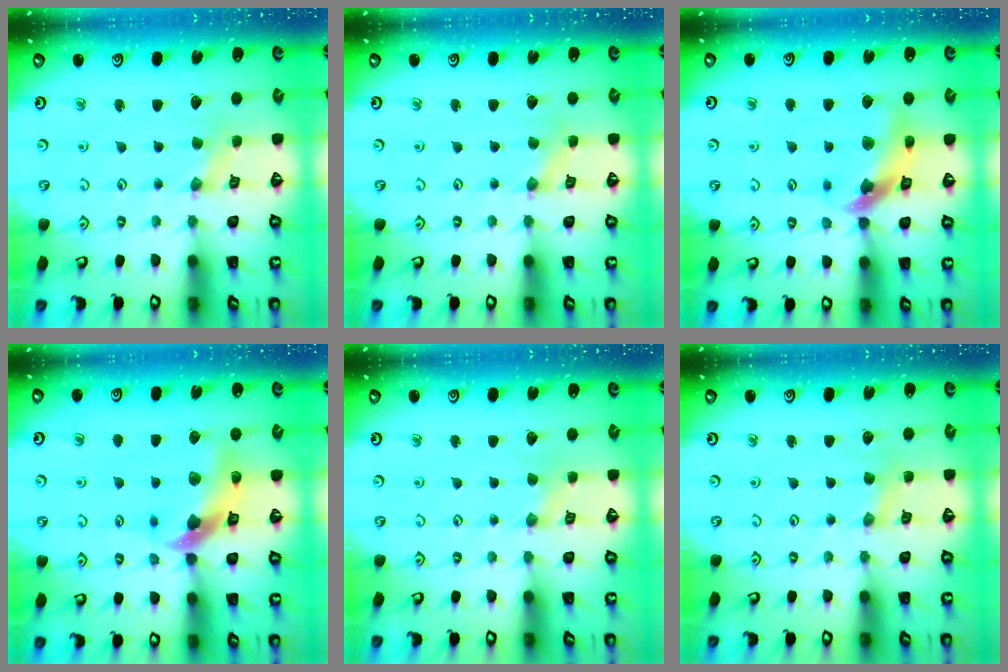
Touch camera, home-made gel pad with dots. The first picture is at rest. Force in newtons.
{"total": 0.0}
{"total": 11.0, "press": 10.9, "slide": 1.5}
{"total": 11.3, "press": 11.2, "slide": 1.7}
{"total": 1.1, "press": 1.1, "slide": 0.3}
{"total": 2.0, "press": 1.9, "slide": 0.4}